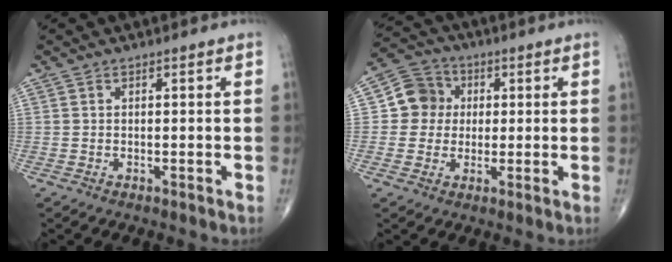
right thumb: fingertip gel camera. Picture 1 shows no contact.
{"total": 7.6, "force": [0.7, 7.2, 2.2], "torque": [-0.003, 0.012, 0.002]}